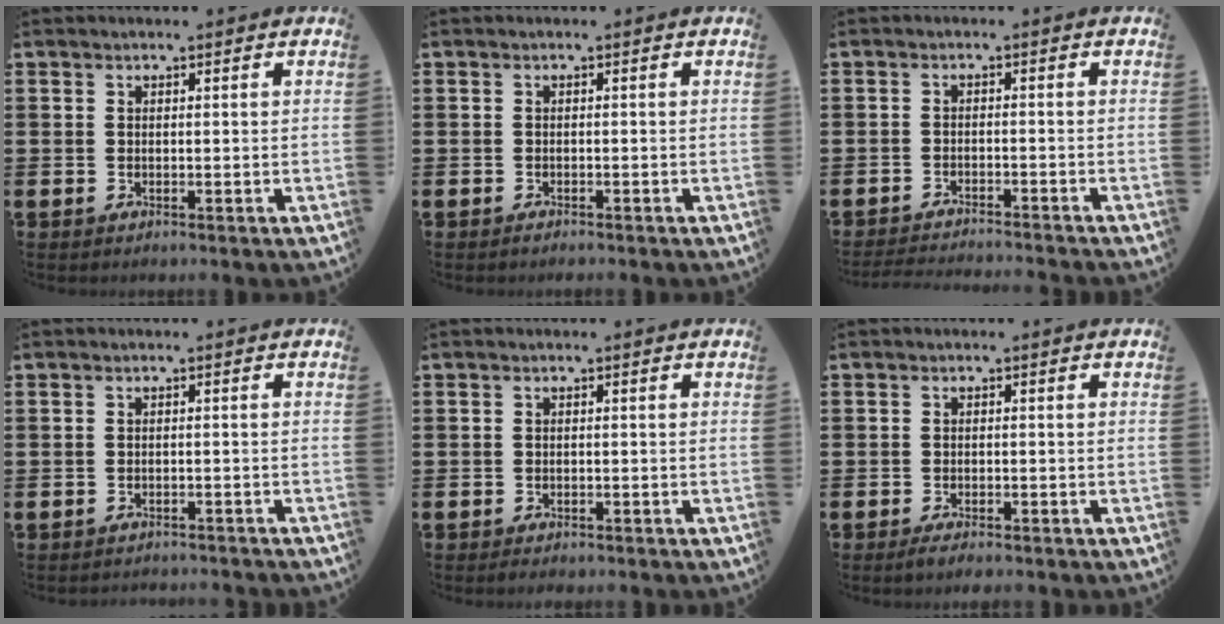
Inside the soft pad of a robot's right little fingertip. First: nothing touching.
{"total": 0.5, "force": [-0.5, 0.1, 0.2], "torque": [-0.004, -0.003, -0.009]}
{"total": 1.9, "force": [-1.9, -0.3, 0.1], "torque": [-0.002, 0.002, -0.039]}
{"total": 1.2, "force": [-1.1, -0.1, -0.1], "torque": [-0.001, 0.003, -0.024]}
{"total": 0.8, "force": [-0.8, 0.2, 0.2], "torque": [-0.007, -0.002, -0.016]}
{"total": 1.4, "force": [-1.2, 0.2, 0.7], "torque": [-0.013, 0.000, -0.023]}